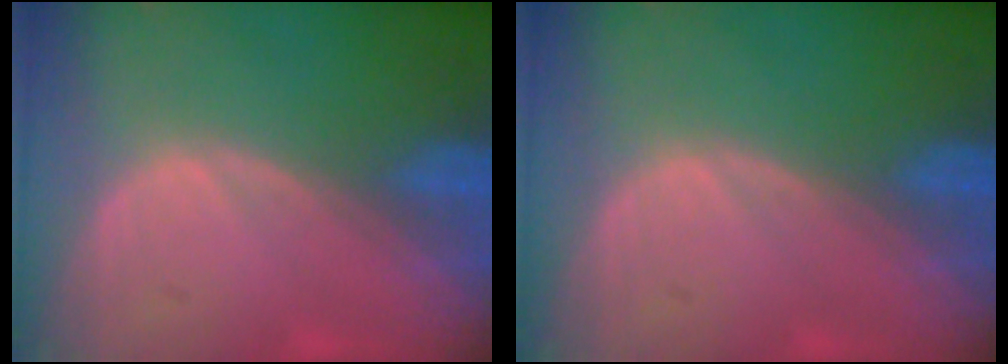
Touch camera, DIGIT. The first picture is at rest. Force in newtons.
{"total": 0.0}